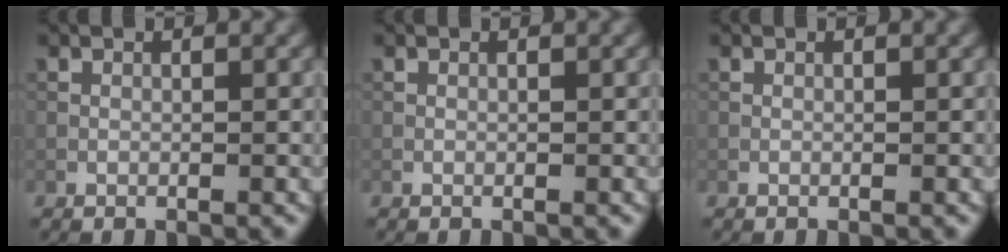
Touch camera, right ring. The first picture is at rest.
{"total": 0.0}
{"total": 0.0}